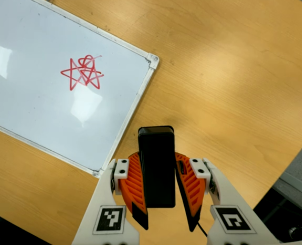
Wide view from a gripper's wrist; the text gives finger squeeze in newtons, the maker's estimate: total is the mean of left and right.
{"total": 9.6, "left": 8.1, "right": 11.1}